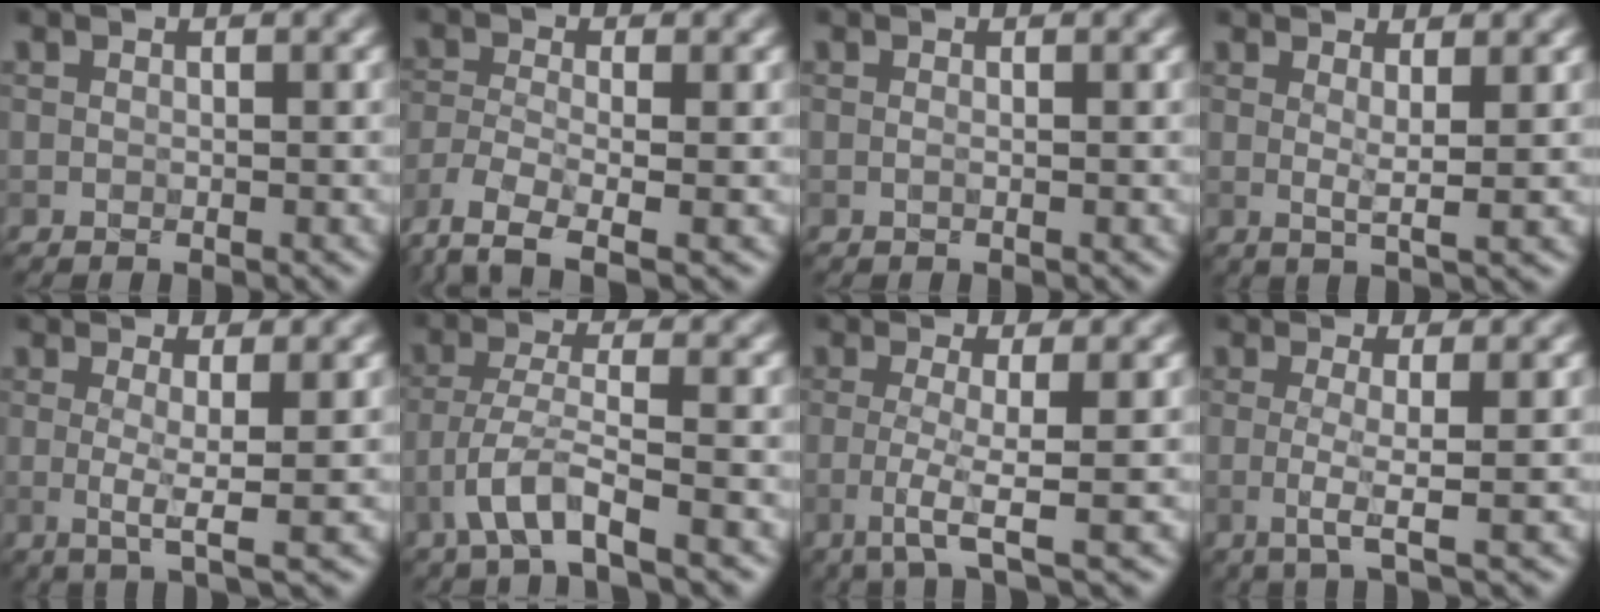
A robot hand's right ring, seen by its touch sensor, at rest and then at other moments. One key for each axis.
{"total": 5.4, "fx": -3.9, "fy": 1.6, "fz": 3.4, "tx": -0.078, "ty": -0.012, "tz": -0.088}
{"total": 0.0}
{"total": 1.9, "fx": 0.8, "fy": 0.2, "fz": 1.7, "tx": -0.030, "ty": -0.006, "tz": 0.012}
{"total": 3.0, "fx": 0.1, "fy": 0.4, "fz": 3.0, "tx": -0.056, "ty": -0.008, "tz": -0.001}
{"total": 4.1, "fx": -2.5, "fy": 0.5, "fz": 3.2, "tx": -0.063, "ty": 0.006, "tz": -0.054}
{"total": 3.5, "fx": -1.1, "fy": 0.4, "fz": 3.3, "tx": -0.067, "ty": -0.003, "tz": -0.032}
{"total": 2.8, "fx": -0.3, "fy": 0.4, "fz": 2.8, "tx": -0.055, "ty": -0.007, "tz": -0.012}